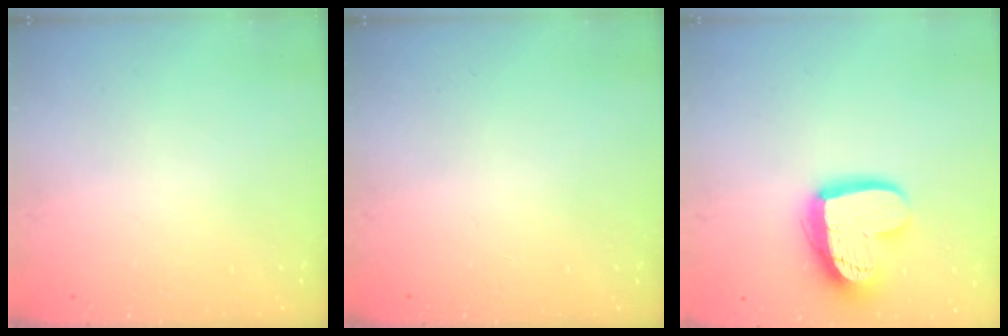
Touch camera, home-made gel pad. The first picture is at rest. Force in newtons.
{"total": 0.0}
{"total": 16.3, "press": 16.3, "slide": 1.3}